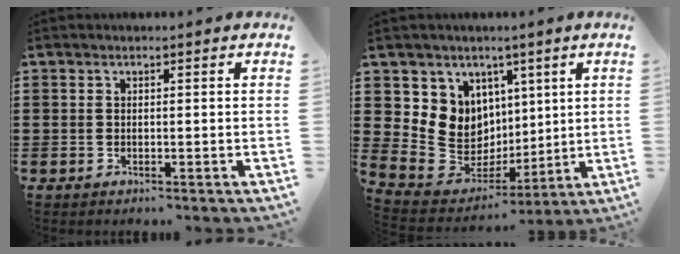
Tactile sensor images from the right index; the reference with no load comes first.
{"total": 9.6, "force": [2.1, 9.0, 2.6], "torque": [-0.081, -0.022, 0.049]}